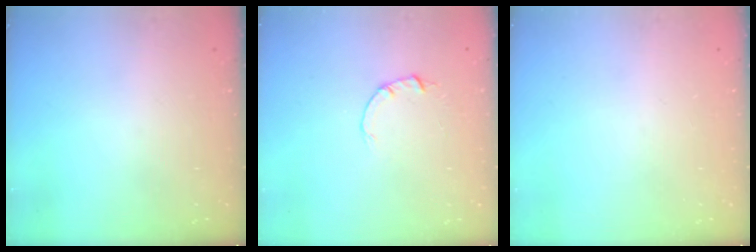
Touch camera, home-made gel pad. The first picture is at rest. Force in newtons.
{"total": 2.0, "press": 2.0, "slide": 0.3}
{"total": 0.0}